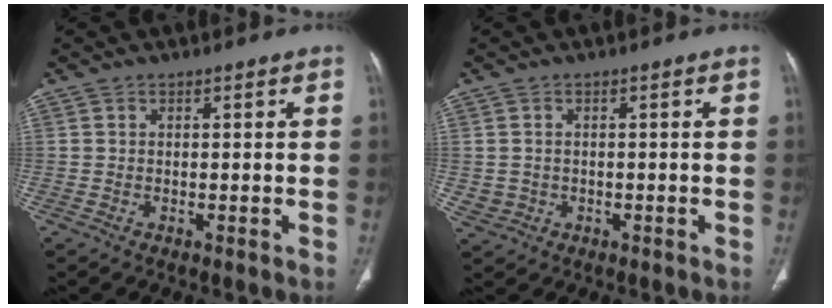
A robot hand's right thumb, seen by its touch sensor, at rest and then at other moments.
{"total": 2.5, "force": [-0.2, 2.4, 0.7], "torque": [-0.005, 0.007, 0.005]}